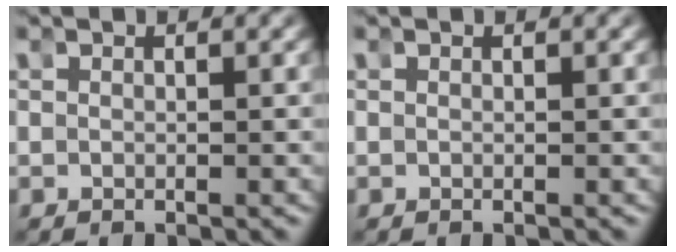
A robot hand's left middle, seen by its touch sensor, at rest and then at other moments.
{"total": 0.0}